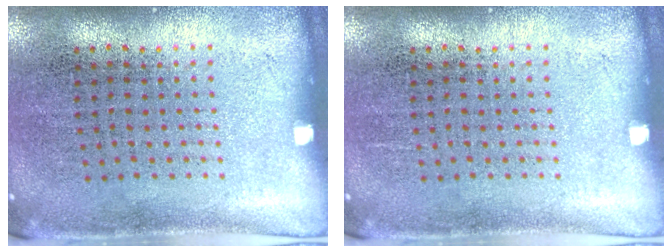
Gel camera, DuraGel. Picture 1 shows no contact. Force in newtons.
{"total": 0.0}